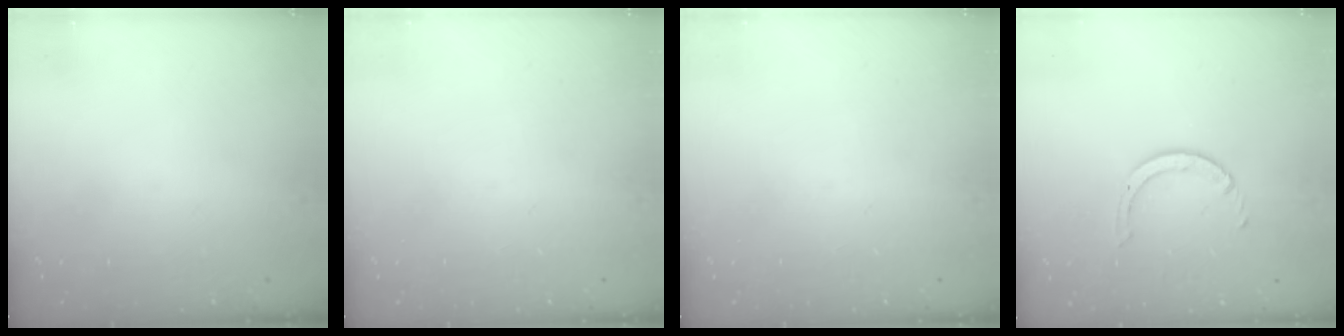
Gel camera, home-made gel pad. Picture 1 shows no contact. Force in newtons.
{"total": 0.0}
{"total": 0.0}
{"total": 2.5, "press": 2.5, "slide": 0.2}